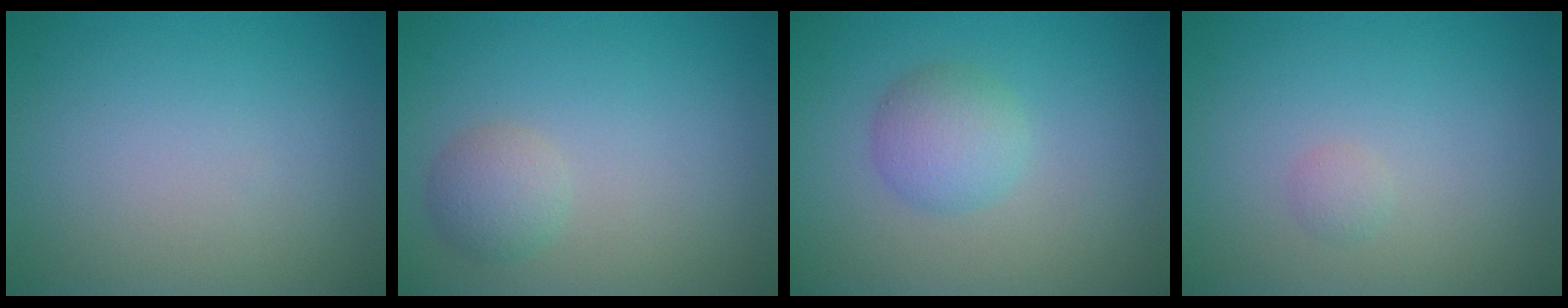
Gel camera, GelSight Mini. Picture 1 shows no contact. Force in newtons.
{"total": 2.1, "press": 2.1, "slide": 0.0}
{"total": 2.9, "press": 2.9, "slide": 0.1}
{"total": 0.7, "press": 0.7, "slide": 0.0}